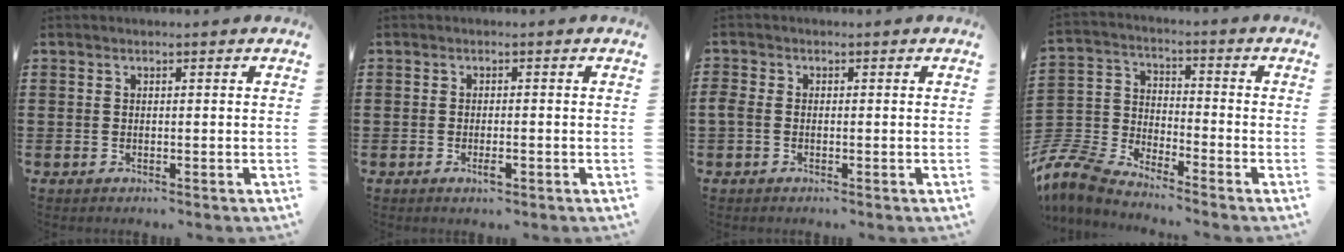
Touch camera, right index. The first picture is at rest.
{"total": 1.7, "force": [-0.7, 0.5, 1.5], "torque": [-0.026, 0.000, -0.013]}
{"total": 1.3, "force": [-0.5, 0.9, 0.8], "torque": [-0.025, -0.001, -0.012]}
{"total": 7.8, "force": [-7.5, 1.3, 1.8], "torque": [-0.080, -0.005, -0.163]}